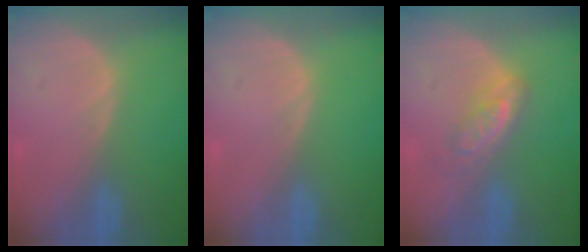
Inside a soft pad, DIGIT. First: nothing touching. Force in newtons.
{"total": 0.0}
{"total": 4.8, "press": 4.5, "slide": 1.5}